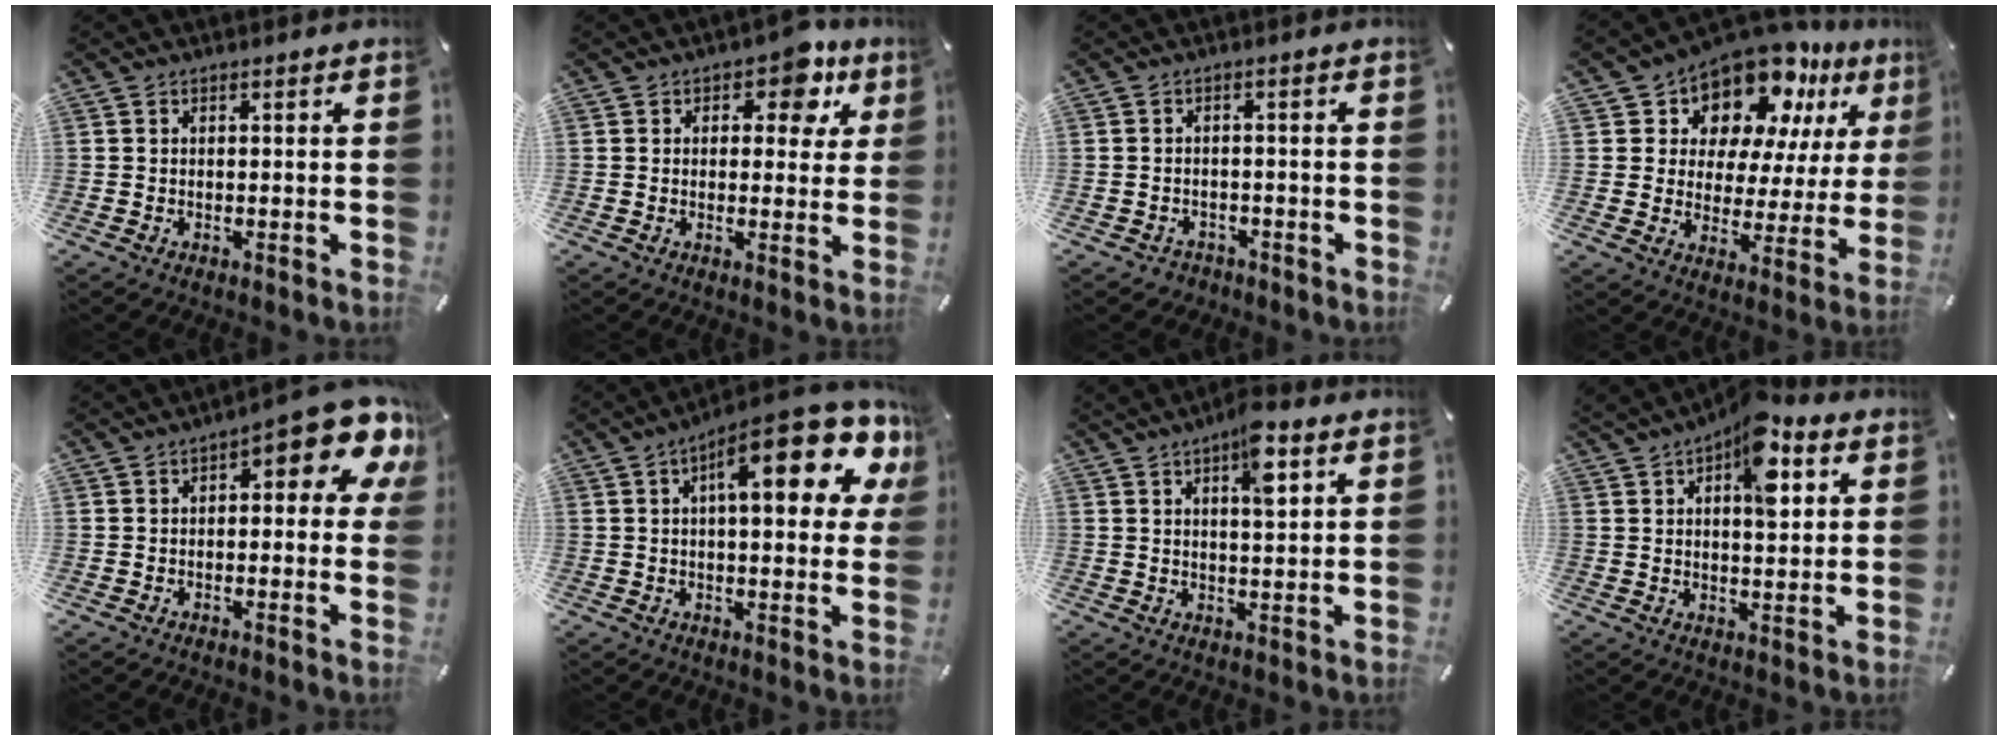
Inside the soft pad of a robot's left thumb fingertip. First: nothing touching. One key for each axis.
{"total": 7.4, "fx": 3.6, "fy": 4.7, "fz": 4.4, "tx": -0.036, "ty": -0.015, "tz": 0.052}
{"total": 2.4, "fx": -1.6, "fy": 1.7, "fz": 0.4, "tx": -0.009, "ty": 0.010, "tz": -0.034}
{"total": 13.7, "fx": 11.5, "fy": 6.7, "fz": 3.3, "tx": -0.068, "ty": -0.105, "tz": 0.206}
{"total": 10.7, "fx": 5.0, "fy": 4.0, "fz": 8.5, "tx": -0.102, "ty": -0.038, "tz": 0.081}
{"total": 17.9, "fx": 7.5, "fy": 6.5, "fz": 14.9, "tx": -0.205, "ty": -0.033, "tz": 0.114}
{"total": 7.7, "fx": 3.8, "fy": 2.5, "fz": 6.3, "tx": -0.098, "ty": -0.008, "tz": 0.059}
{"total": 12.2, "fx": 5.3, "fy": 6.2, "fz": 9.0, "tx": -0.117, "ty": -0.020, "tz": 0.086}